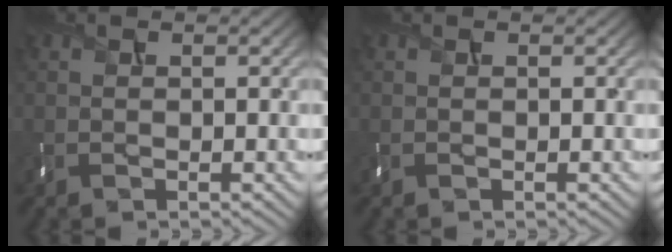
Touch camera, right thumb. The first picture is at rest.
{"total": 0.0}